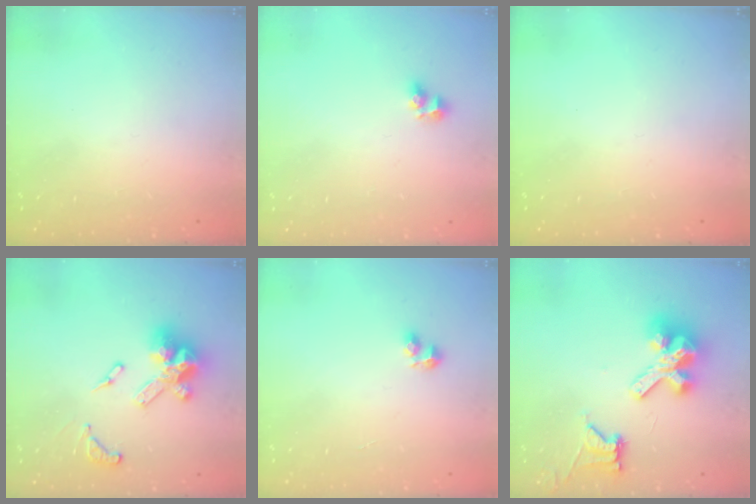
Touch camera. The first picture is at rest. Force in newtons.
{"total": 5.0, "press": 5.0, "slide": 0.4}
{"total": 0.0}
{"total": 17.1, "press": 17.0, "slide": 2.0}
{"total": 3.8, "press": 3.8, "slide": 0.7}
{"total": 14.3, "press": 14.2, "slide": 1.7}